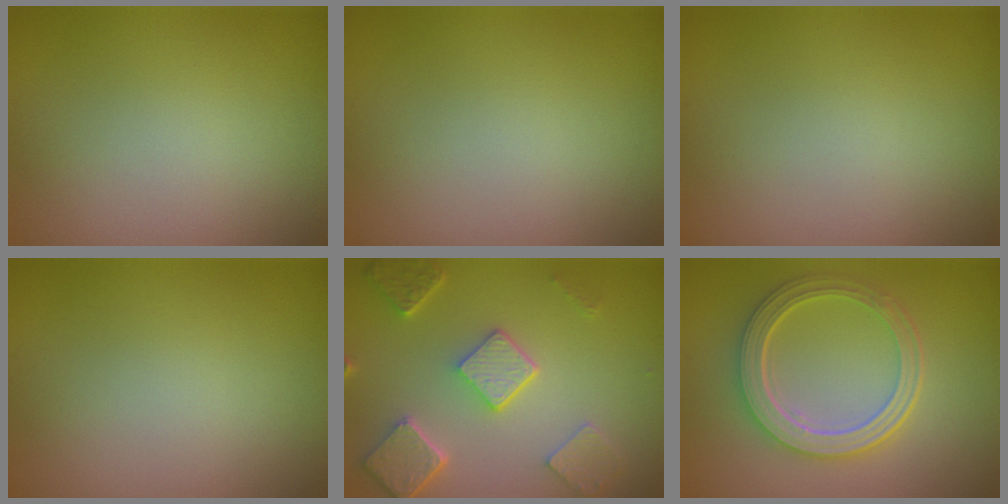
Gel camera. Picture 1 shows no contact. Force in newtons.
{"total": 0.0}
{"total": 0.0}
{"total": 0.0}
{"total": 5.0, "press": 3.9, "slide": 3.1}
{"total": 5.3, "press": 4.1, "slide": 3.4}